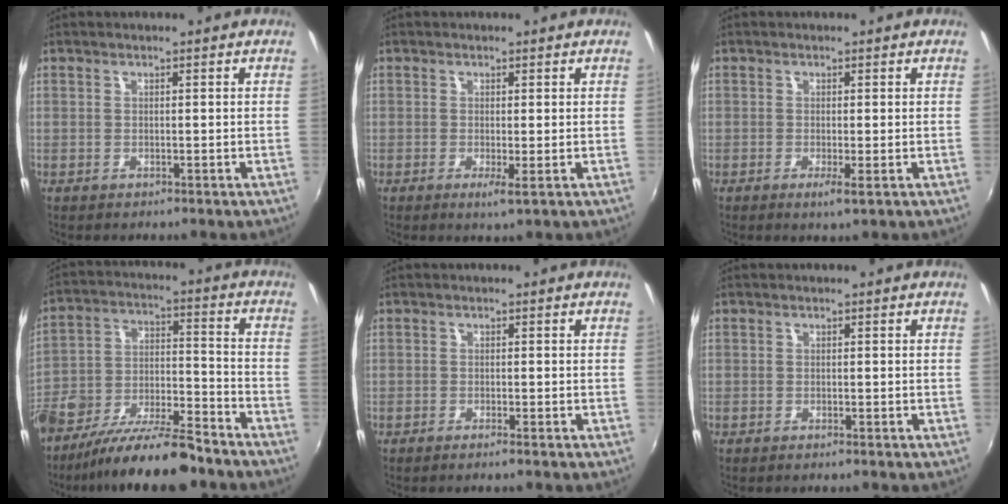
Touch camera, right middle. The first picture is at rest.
{"total": 1.8, "force": [-0.3, -0.2, 1.7], "torque": [-0.034, -0.006, -0.005]}
{"total": 1.7, "force": [-0.5, -0.2, 1.6], "torque": [-0.033, -0.006, -0.009]}
{"total": 16.5, "force": [-11.2, 5.2, 10.9], "torque": [-0.221, -0.023, -0.193]}
{"total": 1.5, "force": [-1.2, -0.2, 0.9], "torque": [-0.023, -0.002, -0.026]}
{"total": 0.7, "force": [-0.6, 0.0, 0.3], "torque": [-0.005, -0.002, -0.013]}